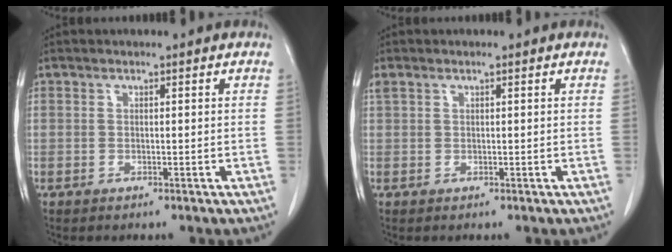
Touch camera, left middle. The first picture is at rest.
{"total": 1.0, "force": [0.8, 0.3, 0.7], "torque": [-0.025, 0.022, 0.019]}